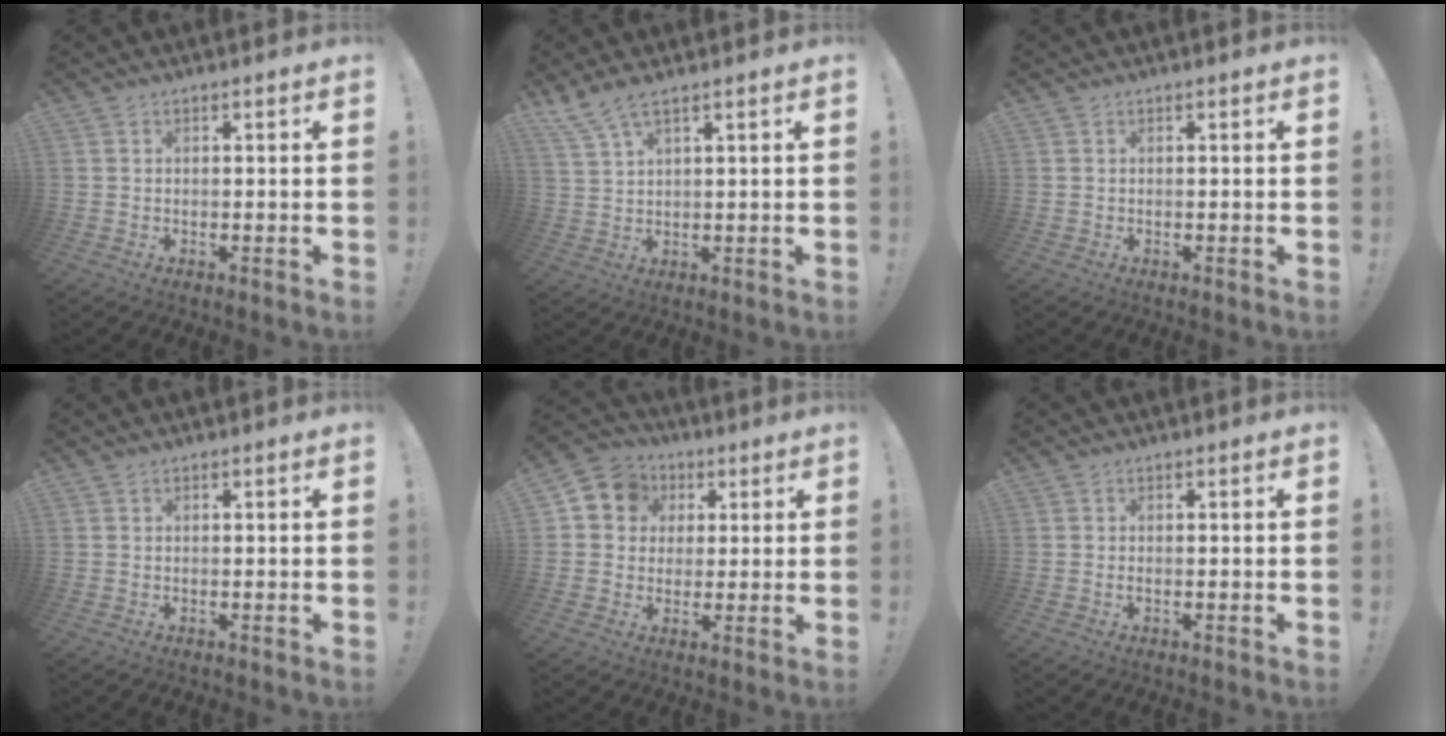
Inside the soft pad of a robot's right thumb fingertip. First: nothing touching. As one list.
[{"total": 5.1, "force": [4.0, 0.4, 3.1], "torque": [-0.075, -0.015, 0.076]}, {"total": 0.0}, {"total": 0.0}, {"total": 9.0, "force": [2.1, 8.2, 3.0], "torque": [-0.039, 0.001, 0.043]}, {"total": 0.5, "force": [-0.1, 0.1, 0.5], "torque": [-0.005, -0.003, -0.004]}]